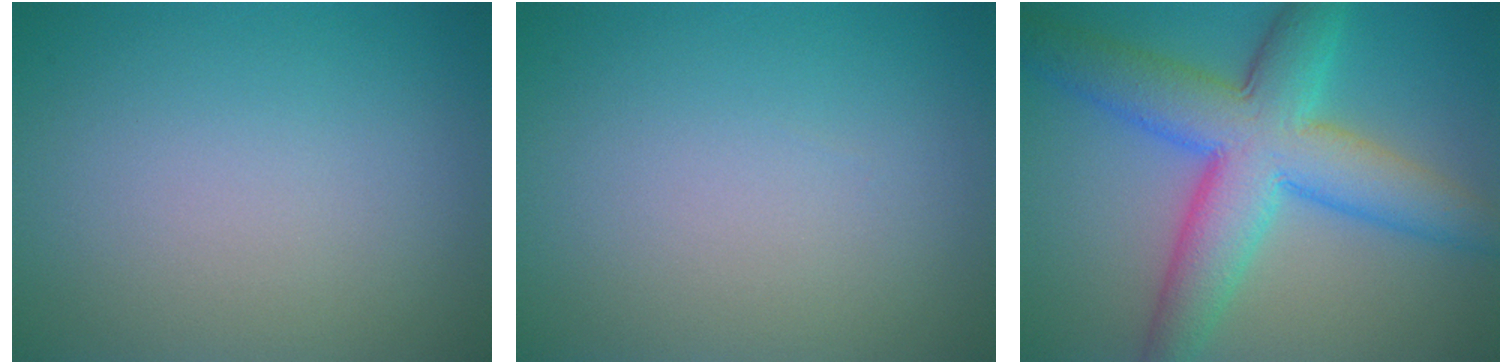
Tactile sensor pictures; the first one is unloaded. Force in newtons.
{"total": 0.0}
{"total": 9.5, "press": 9.5, "slide": 0.1}